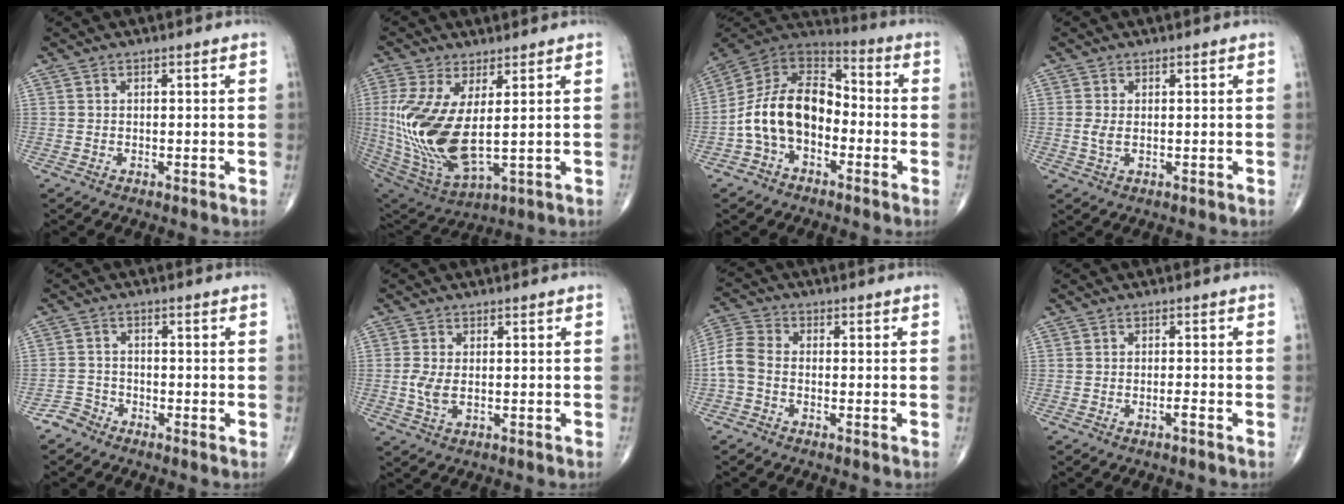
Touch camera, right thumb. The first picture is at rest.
{"total": 17.4, "force": [1.4, 7.3, 15.8], "torque": [-0.356, -0.028, 0.045]}
{"total": 15.2, "force": [-3.5, 10.0, 10.9], "torque": [-0.178, 0.056, -0.075]}
{"total": 1.9, "force": [0.0, 1.0, 1.7], "torque": [-0.042, -0.004, 0.002]}
{"total": 2.6, "force": [-2.2, 1.4, -0.2], "torque": [0.012, 0.002, -0.050]}
{"total": 3.5, "force": [-0.2, 1.9, 2.9], "torque": [-0.073, -0.007, -0.005]}
{"total": 5.5, "force": [-1.3, 3.7, 3.9], "torque": [-0.086, 0.016, -0.040]}
{"total": 1.0, "force": [-0.7, 0.0, 0.8], "torque": [-0.015, 0.003, -0.012]}